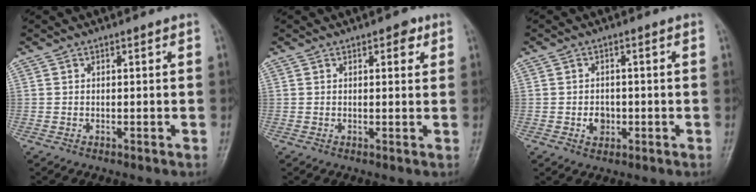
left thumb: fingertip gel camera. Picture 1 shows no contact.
{"total": 2.8, "force": [1.4, 1.5, 1.9], "torque": [-0.010, -0.001, 0.014]}
{"total": 3.3, "force": [-0.8, 2.7, 1.7], "torque": [-0.011, 0.004, -0.013]}